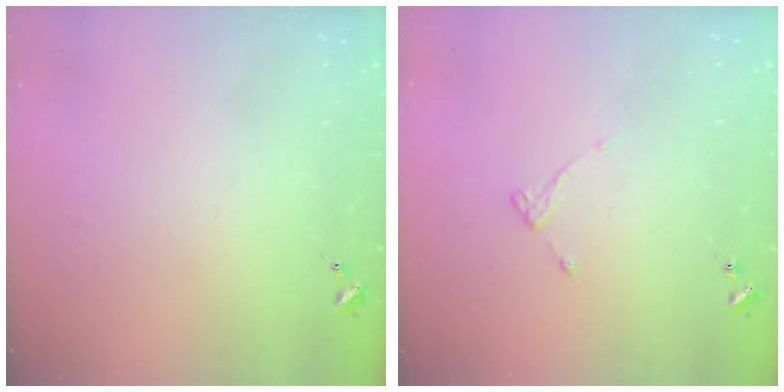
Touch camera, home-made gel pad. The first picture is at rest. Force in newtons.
{"total": 3.6, "press": 3.6, "slide": 0.6}